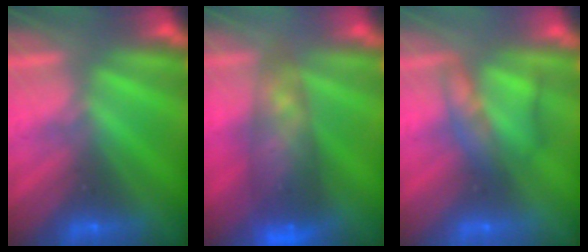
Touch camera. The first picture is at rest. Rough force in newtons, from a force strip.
{"total": 7.1}
{"total": 2.2}